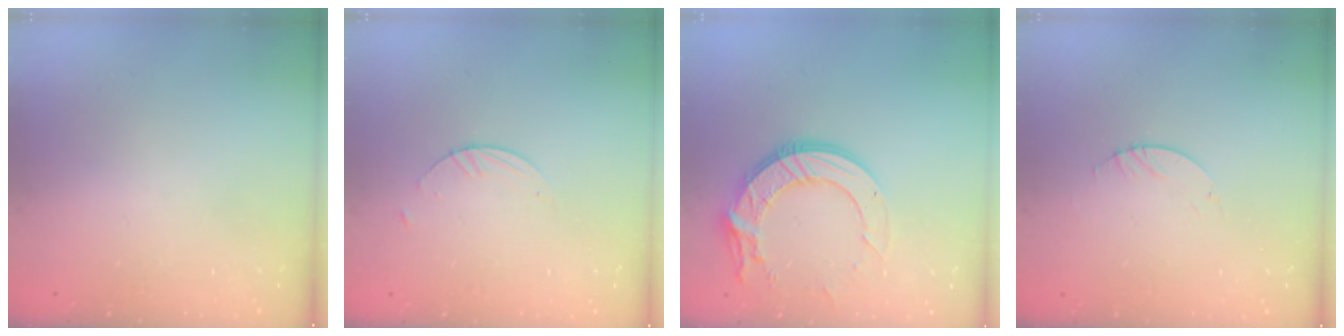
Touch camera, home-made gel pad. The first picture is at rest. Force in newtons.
{"total": 2.1, "press": 2.1, "slide": 0.2}
{"total": 14.7, "press": 14.6, "slide": 1.4}
{"total": 0.9, "press": 0.8, "slide": 0.2}